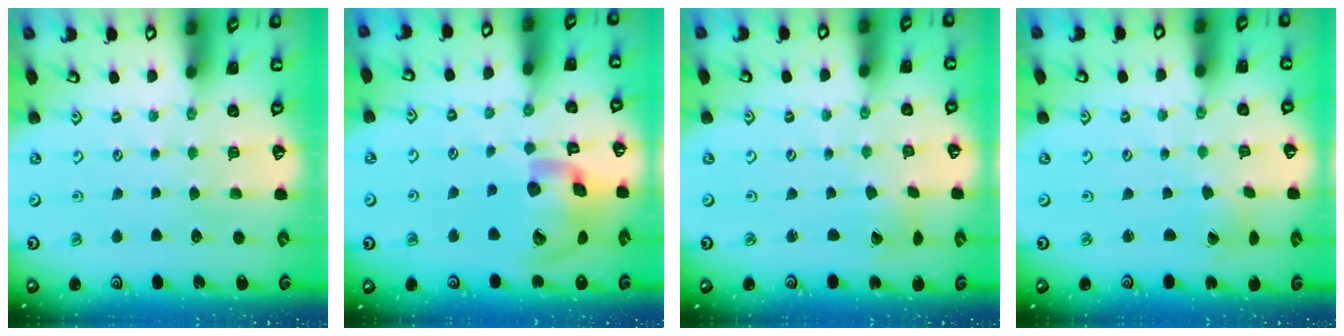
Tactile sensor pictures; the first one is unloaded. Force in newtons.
{"total": 19.5, "press": 19.2, "slide": 2.9}
{"total": 1.2, "press": 1.2, "slide": 0.2}
{"total": 1.2, "press": 1.2, "slide": 0.1}